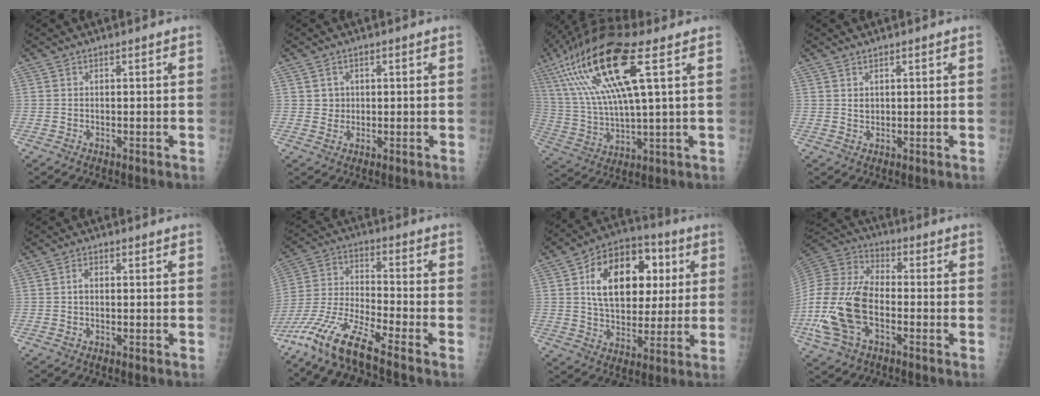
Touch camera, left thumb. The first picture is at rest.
{"total": 2.3, "force": [0.5, 2.1, 0.5], "torque": [0.005, 0.000, 0.009]}
{"total": 20.7, "force": [8.4, 4.7, 18.3], "torque": [-0.382, -0.009, 0.156]}
{"total": 1.4, "force": [0.8, 0.9, 0.7], "torque": [-0.008, -0.007, 0.018]}
{"total": 1.6, "force": [-0.1, 1.1, 1.3], "torque": [-0.019, 0.003, -0.005]}
{"total": 12.4, "force": [-9.7, 1.0, 7.7], "torque": [-0.178, 0.031, -0.196]}
{"total": 19.3, "force": [4.9, 12.8, 13.6], "torque": [-0.178, 0.003, 0.078]}
{"total": 17.7, "force": [-4.9, 10.4, 13.4], "torque": [-0.286, 0.026, -0.096]}